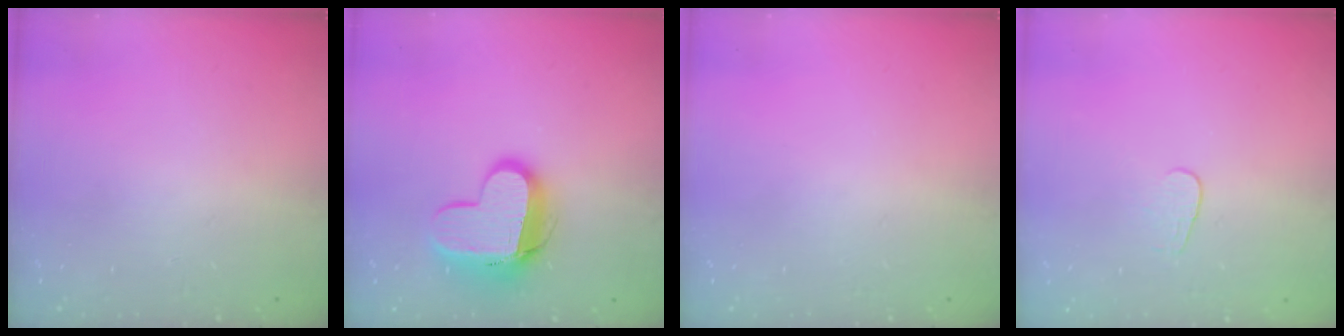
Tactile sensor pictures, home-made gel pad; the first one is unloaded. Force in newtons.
{"total": 12.1, "press": 12.0, "slide": 1.2}
{"total": 0.0}
{"total": 4.0, "press": 4.0, "slide": 0.3}